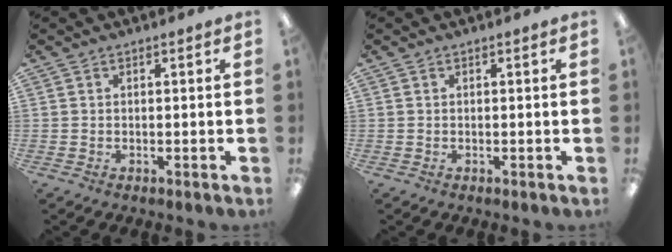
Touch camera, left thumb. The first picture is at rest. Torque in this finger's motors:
{"motor_torque": [0.00, 0.00, -0.03, -0.08, 0.00]}